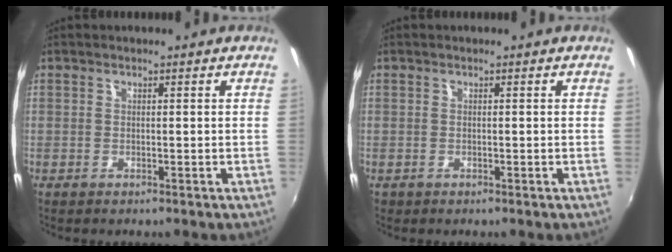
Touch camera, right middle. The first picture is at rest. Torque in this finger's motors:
{"motor_torque": [0.56, -0.34, -0.03, 0.00]}